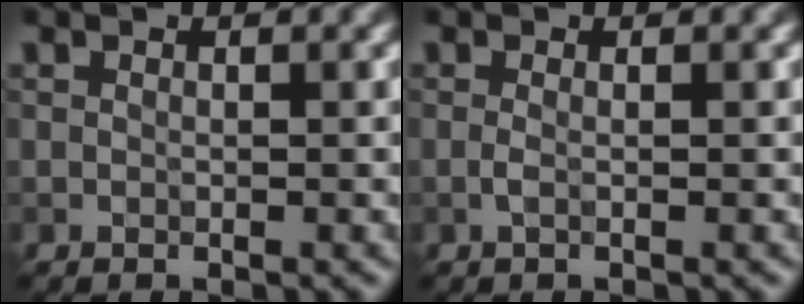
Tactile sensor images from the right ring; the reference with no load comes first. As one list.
[{"total": 0.8, "force": [-0.1, 0.2, 0.8], "torque": [-0.015, -0.002, -0.004]}]